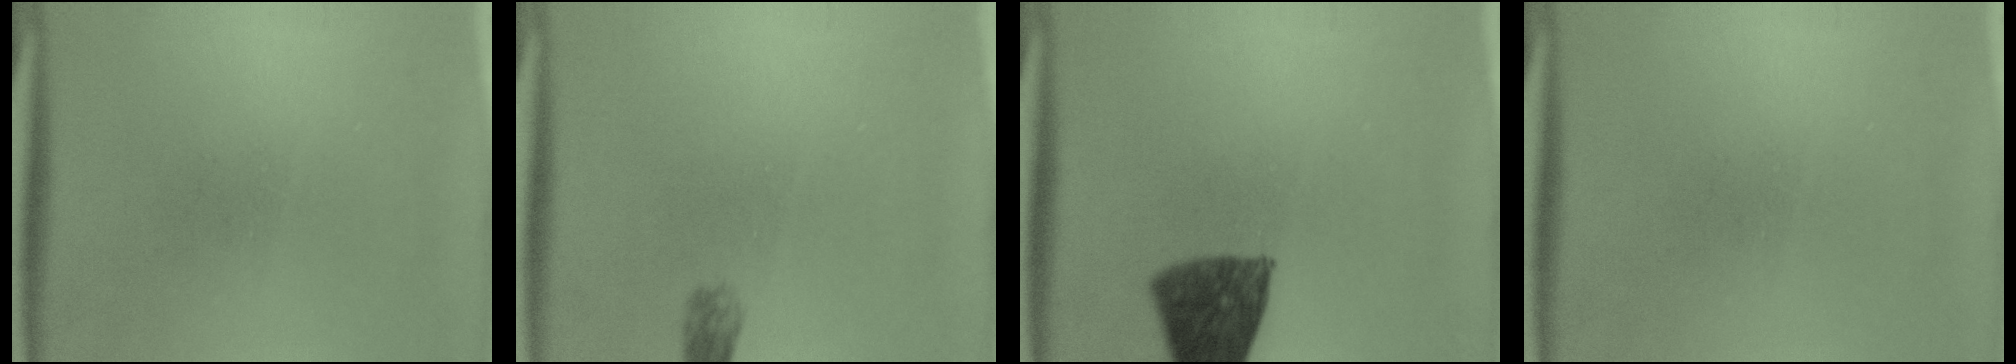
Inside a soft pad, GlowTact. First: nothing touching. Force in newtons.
{"total": 1.5}
{"total": 9.7}
{"total": 0.0}